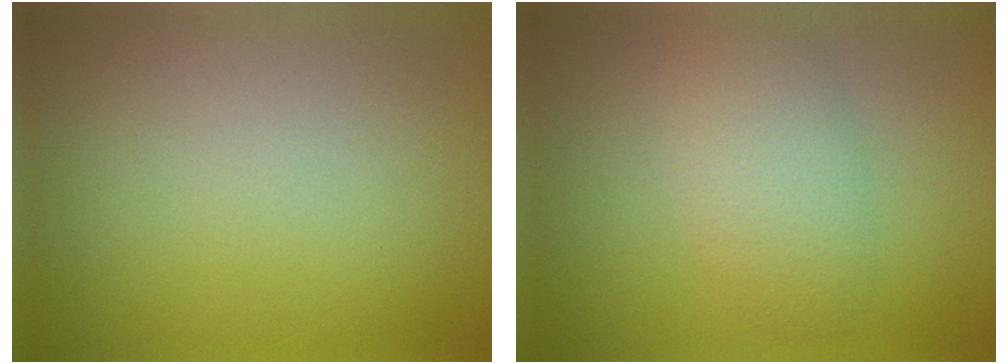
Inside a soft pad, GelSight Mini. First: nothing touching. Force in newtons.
{"total": 4.0, "press": 3.9, "slide": 0.2}